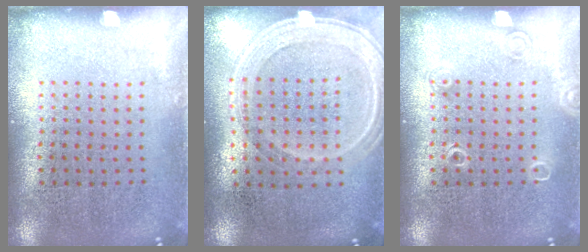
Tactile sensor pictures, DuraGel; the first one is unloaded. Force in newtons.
{"total": 1.2, "press": 1.1, "slide": 0.5}
{"total": 1.0, "press": 1.0, "slide": 0.2}